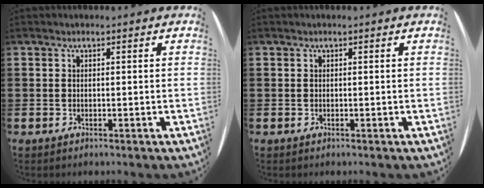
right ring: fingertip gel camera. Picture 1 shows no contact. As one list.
[{"total": 0.0}]